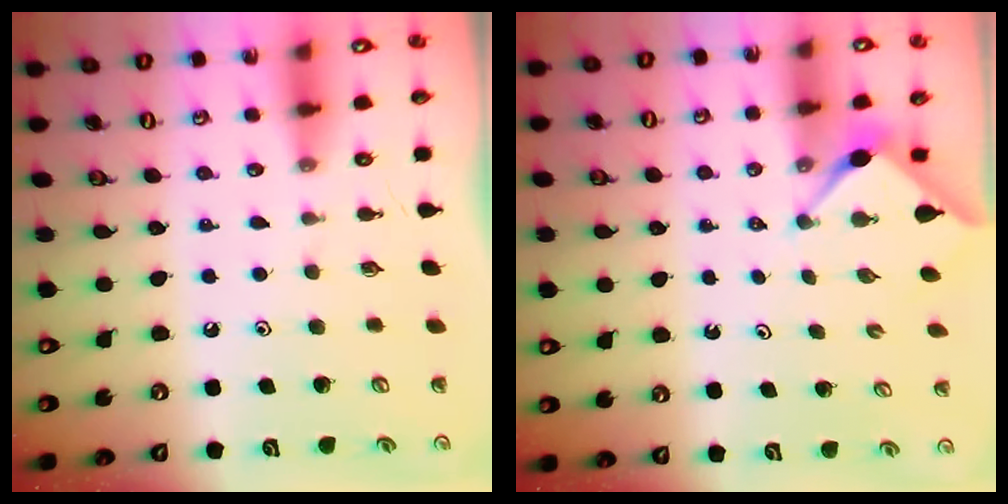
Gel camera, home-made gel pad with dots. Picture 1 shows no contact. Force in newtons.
{"total": 2.9, "press": 2.9, "slide": 0.4}